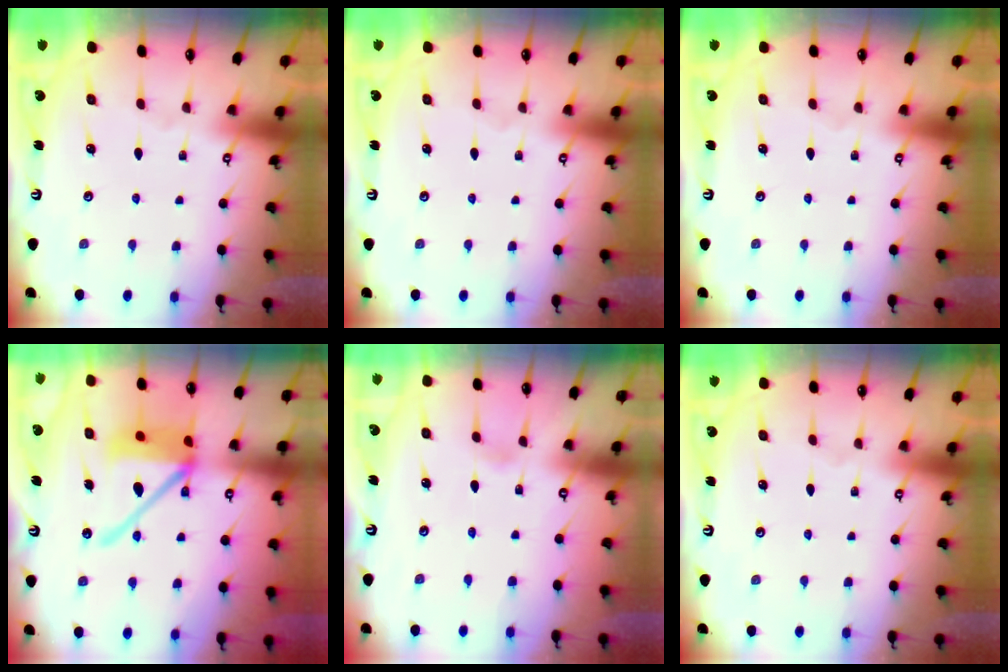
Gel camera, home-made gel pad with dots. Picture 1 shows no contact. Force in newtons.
{"total": 0.0}
{"total": 0.0}
{"total": 14.8, "press": 14.6, "slide": 2.4}
{"total": 2.4, "press": 2.4, "slide": 0.3}
{"total": 0.0}